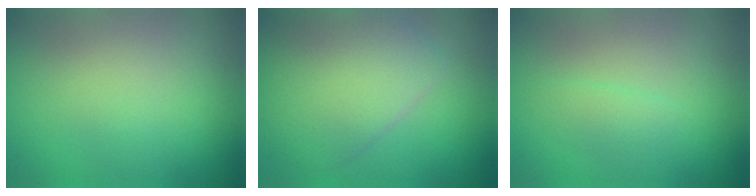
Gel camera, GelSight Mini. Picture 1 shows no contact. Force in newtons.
{"total": 6.4, "press": 6.4, "slide": 0.3}
{"total": 1.1, "press": 1.1, "slide": 0.1}